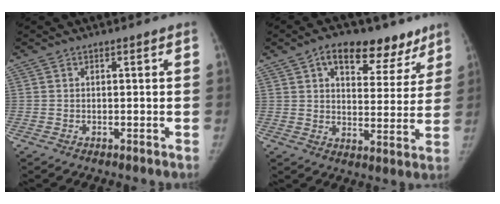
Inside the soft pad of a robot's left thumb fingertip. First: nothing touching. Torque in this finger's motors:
{"motor_torque": [1.24, 1.20, -0.07, -0.26, 0.03]}